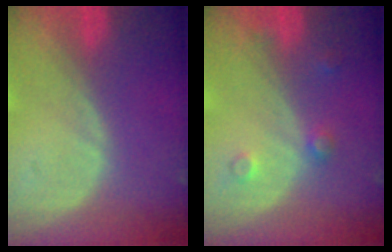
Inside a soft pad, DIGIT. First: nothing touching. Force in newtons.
{"total": 2.3, "press": 2.3, "slide": 0.2}